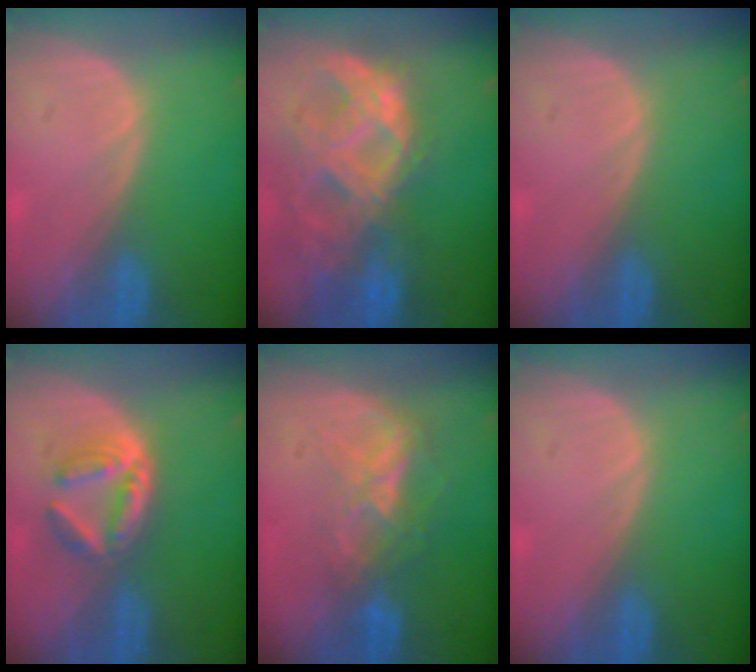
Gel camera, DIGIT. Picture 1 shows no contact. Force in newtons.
{"total": 11.1, "press": 9.4, "slide": 6.0}
{"total": 0.0}
{"total": 6.1, "press": 5.4, "slide": 2.8}
{"total": 6.6, "press": 5.9, "slide": 2.9}
{"total": 0.0}